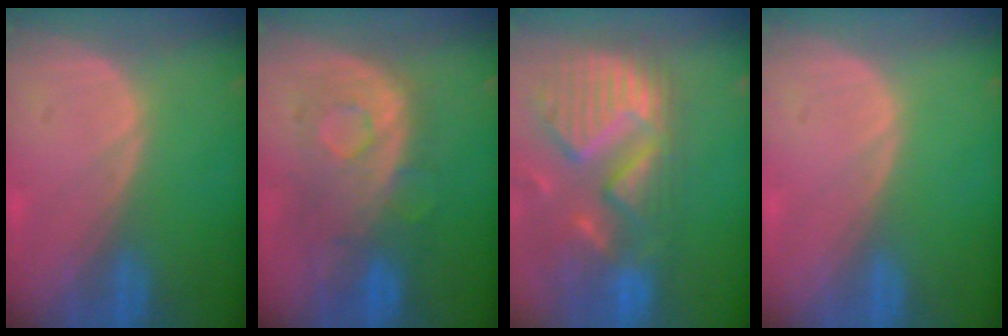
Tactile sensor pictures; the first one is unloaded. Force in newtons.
{"total": 9.1, "press": 8.6, "slide": 3.0}
{"total": 13.9, "press": 11.7, "slide": 7.5}
{"total": 0.0}